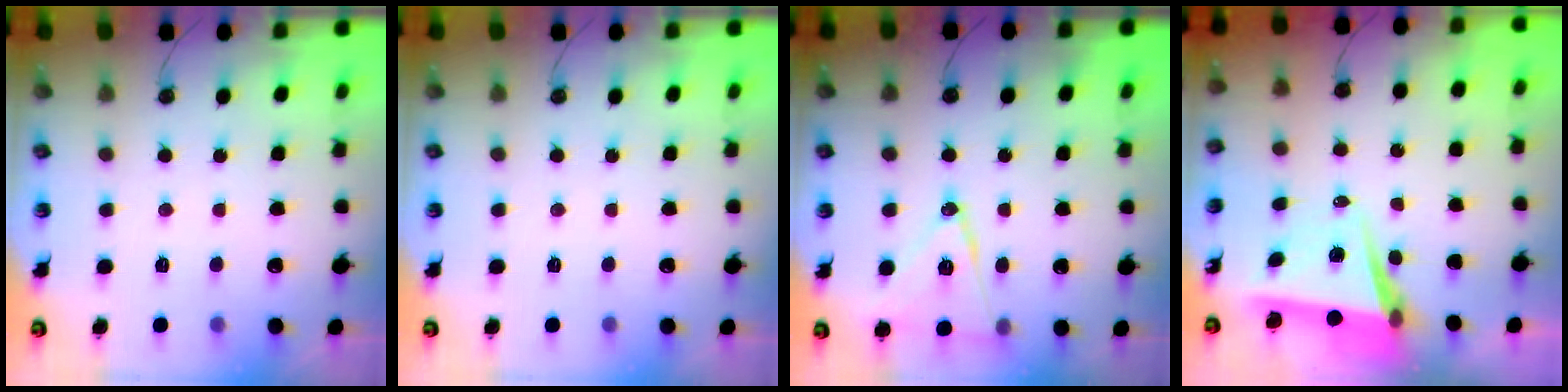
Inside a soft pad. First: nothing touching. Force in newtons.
{"total": 0.0}
{"total": 14.9, "press": 14.6, "slide": 3.3}
{"total": 6.9, "press": 5.5, "slide": 4.1}